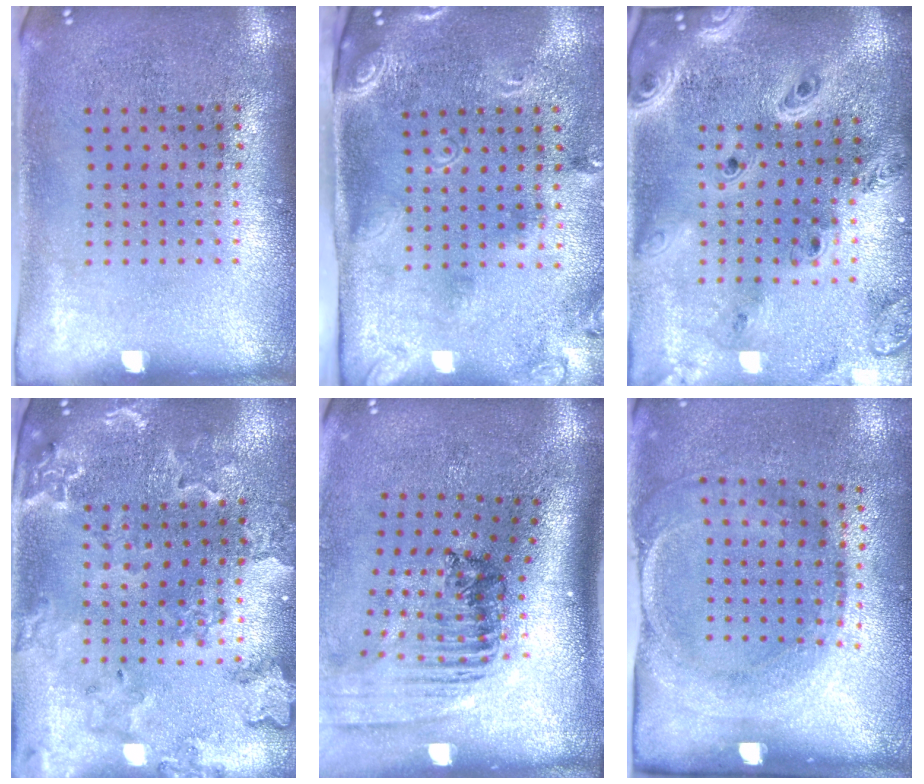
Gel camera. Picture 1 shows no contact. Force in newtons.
{"total": 2.5, "press": 1.7, "slide": 1.8}
{"total": 3.9, "press": 3.0, "slide": 2.5}
{"total": 1.8, "press": 1.8, "slide": 0.3}
{"total": 1.8, "press": 1.4, "slide": 1.2}
{"total": 1.8, "press": 1.2, "slide": 1.4}